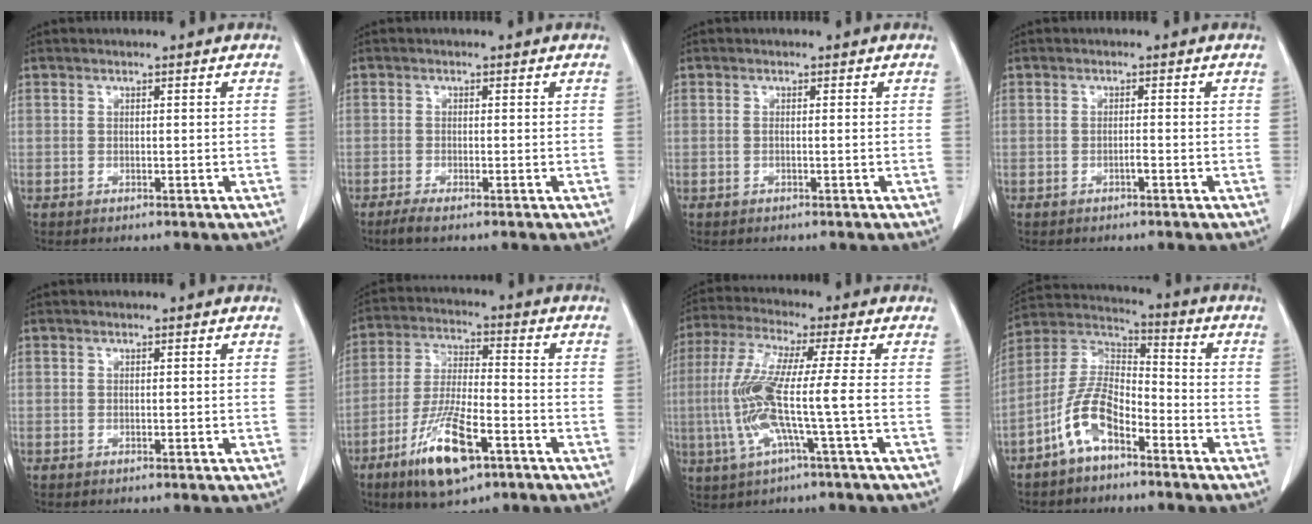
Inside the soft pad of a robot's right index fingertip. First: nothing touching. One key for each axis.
{"total": 1.9, "fx": -1.4, "fy": -0.1, "fz": 1.3, "tx": -0.027, "ty": -0.005, "tz": -0.027}
{"total": 0.5, "fx": 0.0, "fy": 0.0, "fz": 0.5, "tx": -0.013, "ty": -0.001, "tz": 0.000}
{"total": 0.8, "fx": -0.4, "fy": 0.0, "fz": 0.6, "tx": -0.013, "ty": 0.001, "tz": -0.007}
{"total": 0.0}
{"total": 12.4, "fx": -6.7, "fy": 3.0, "fz": 10.0, "tx": -0.201, "ty": -0.018, "tz": -0.116}
{"total": 11.5, "fx": -1.9, "fy": -0.5, "fz": 11.3, "tx": -0.243, "ty": -0.002, "tz": -0.043}
{"total": 9.8, "fx": -5.6, "fy": 4.1, "fz": 7.0, "tx": -0.158, "ty": 0.017, "tz": -0.111}